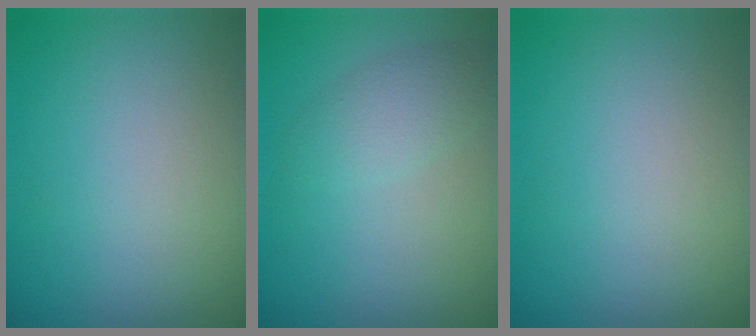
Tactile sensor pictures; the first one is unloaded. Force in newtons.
{"total": 2.2, "press": 2.2, "slide": 0.1}
{"total": 0.0}